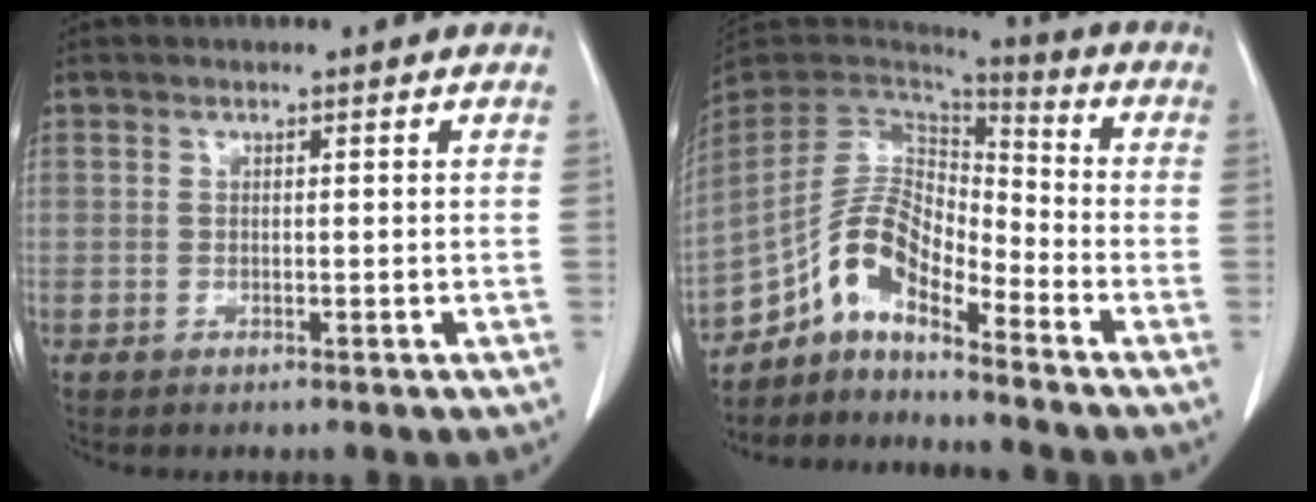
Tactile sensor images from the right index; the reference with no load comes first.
{"total": 10.7, "force": [-7.5, 3.7, 6.7], "torque": [-0.132, 0.036, -0.142]}